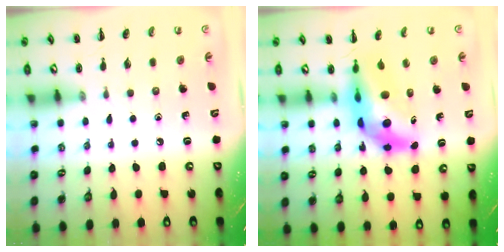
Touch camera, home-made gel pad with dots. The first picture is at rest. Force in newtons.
{"total": 9.1, "press": 8.7, "slide": 2.7}